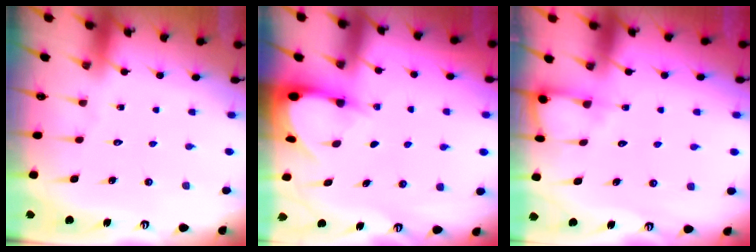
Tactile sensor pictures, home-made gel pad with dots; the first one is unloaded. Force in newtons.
{"total": 3.0, "press": 3.0, "slide": 0.3}
{"total": 6.2, "press": 6.2, "slide": 0.4}